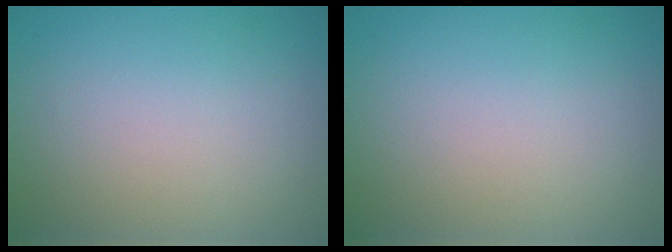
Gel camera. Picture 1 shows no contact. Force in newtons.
{"total": 0.0}